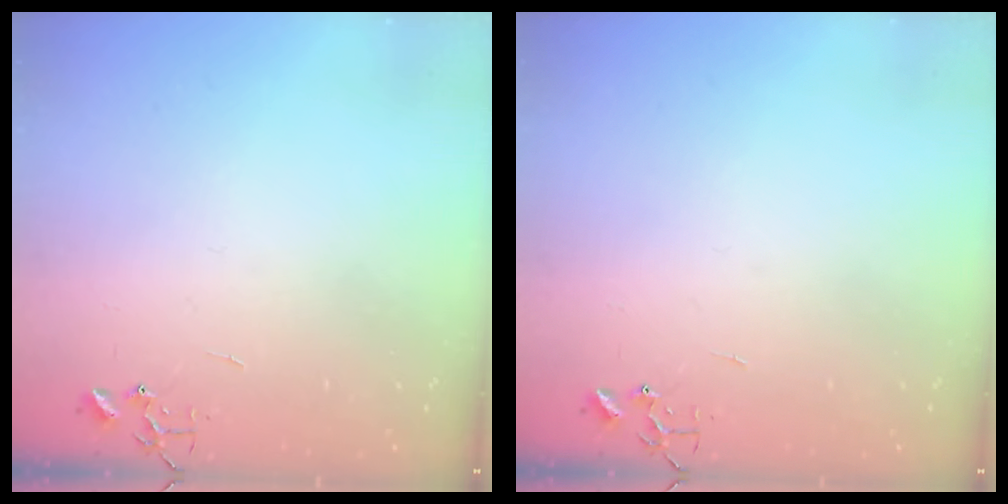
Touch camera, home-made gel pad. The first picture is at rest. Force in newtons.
{"total": 0.0}